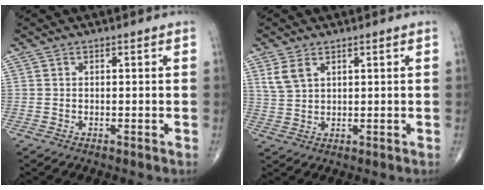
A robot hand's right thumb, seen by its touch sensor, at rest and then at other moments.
{"total": 4.0, "force": [2.1, 2.2, 2.5], "torque": [-0.051, -0.002, 0.053]}